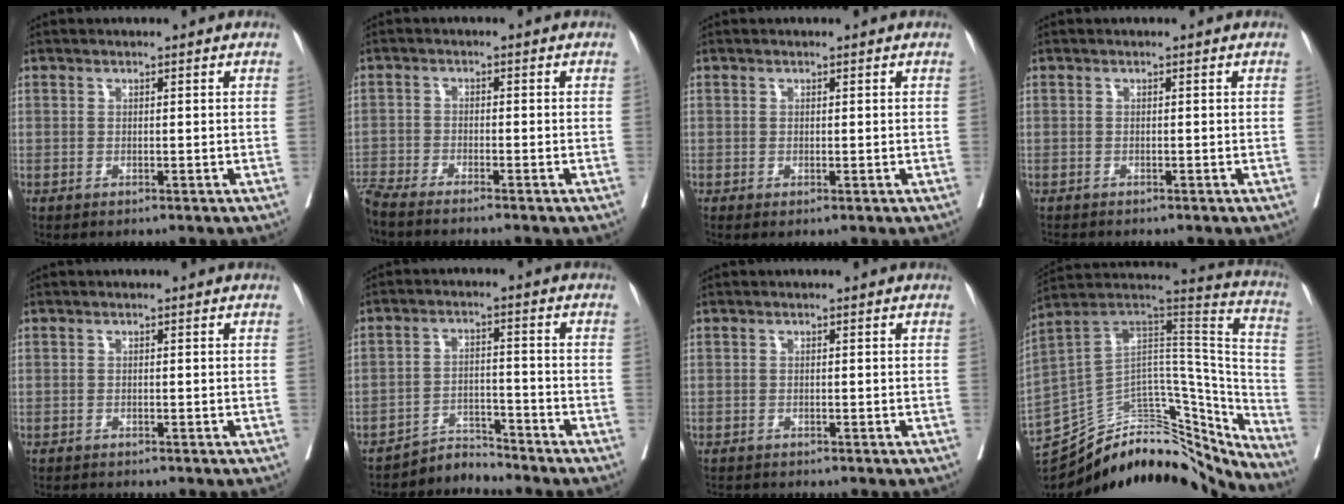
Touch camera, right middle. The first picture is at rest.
{"total": 4.9, "force": [-4.0, -1.2, 2.6], "torque": [-0.027, -0.019, -0.068]}
{"total": 0.7, "force": [-0.1, 0.0, 0.7], "torque": [-0.016, -0.004, 0.002]}
{"total": 2.2, "force": [-2.1, 0.4, 0.7], "torque": [-0.013, -0.006, -0.032]}
{"total": 1.8, "force": [-1.8, -0.1, 0.4], "torque": [-0.007, -0.005, -0.027]}
{"total": 2.5, "force": [-1.3, -1.0, -1.9], "torque": [0.040, -0.006, -0.021]}
{"total": 2.4, "force": [-2.4, 0.2, 0.5], "torque": [-0.008, -0.008, -0.038]}
{"total": 26.5, "force": [-22.0, 9.8, 11.0], "torque": [-0.139, 0.048, -0.307]}